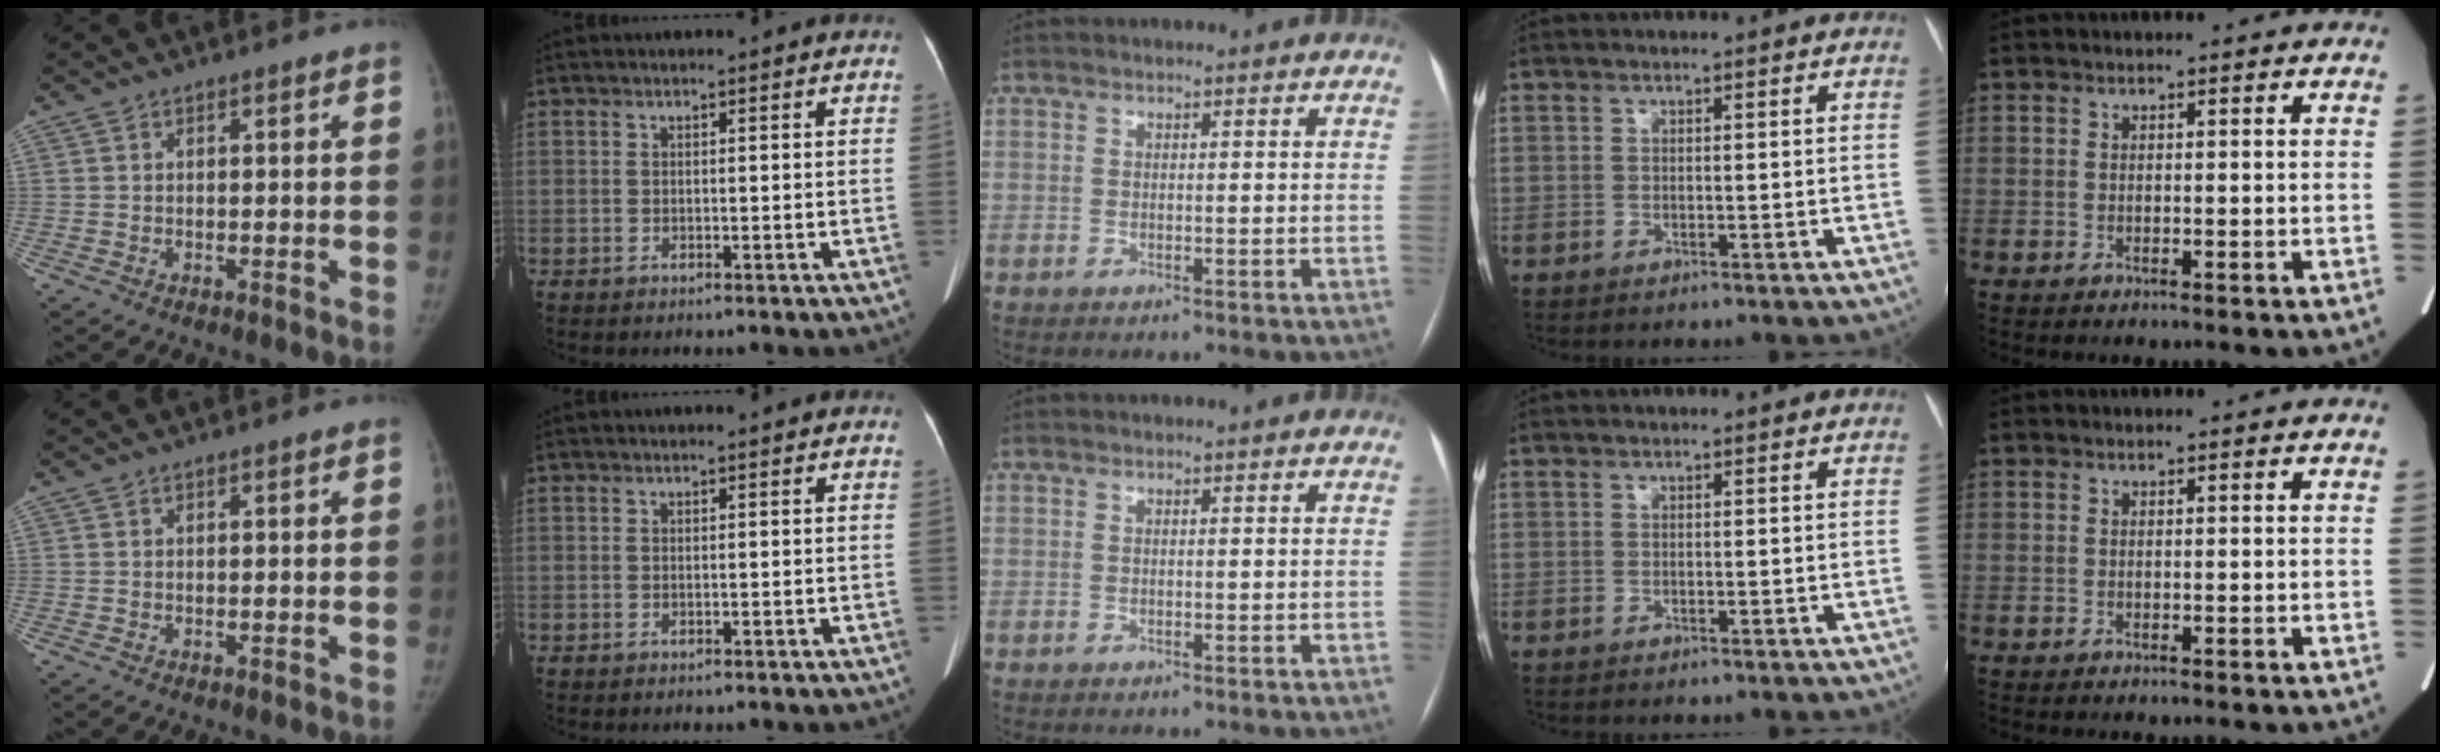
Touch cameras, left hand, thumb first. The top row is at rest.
{}